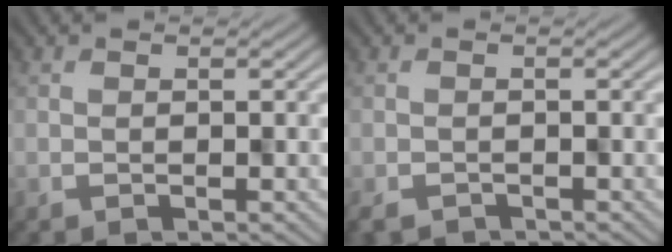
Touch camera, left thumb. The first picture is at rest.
{"total": 2.5, "force": [-2.1, 1.1, 0.7], "torque": [-0.013, -0.009, -0.036]}